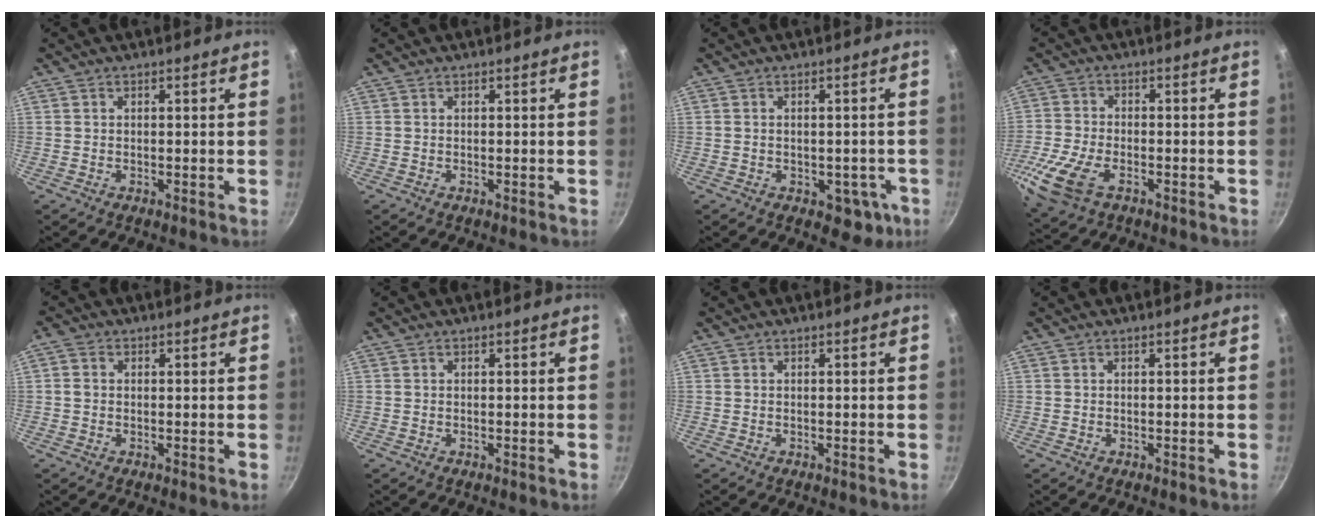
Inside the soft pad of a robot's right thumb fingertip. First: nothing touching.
{"total": 0.0}
{"total": 5.6, "force": [-1.9, 3.7, 3.7], "torque": [-0.017, 0.017, -0.008]}
{"total": 12.0, "force": [-5.2, 6.5, 8.7], "torque": [-0.199, 0.000, -0.106]}
{"total": 1.8, "force": [0.1, 1.5, 1.0], "torque": [-0.022, 0.006, -0.002]}
{"total": 0.0}
{"total": 0.0}
{"total": 0.0}